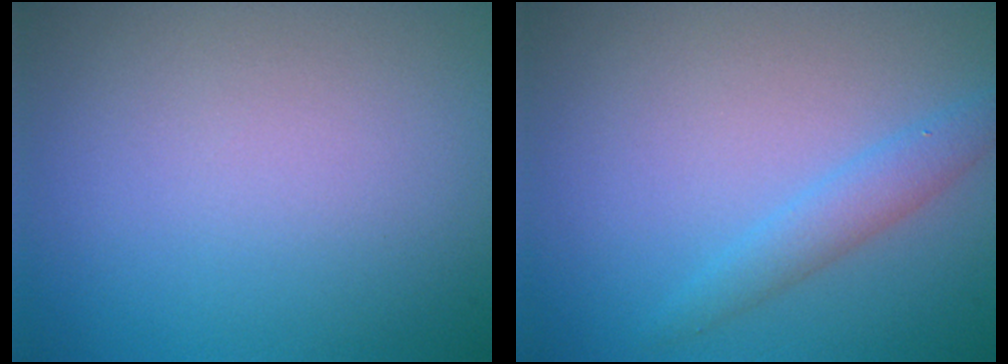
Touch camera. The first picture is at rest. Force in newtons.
{"total": 2.0, "press": 2.0, "slide": 0.1}